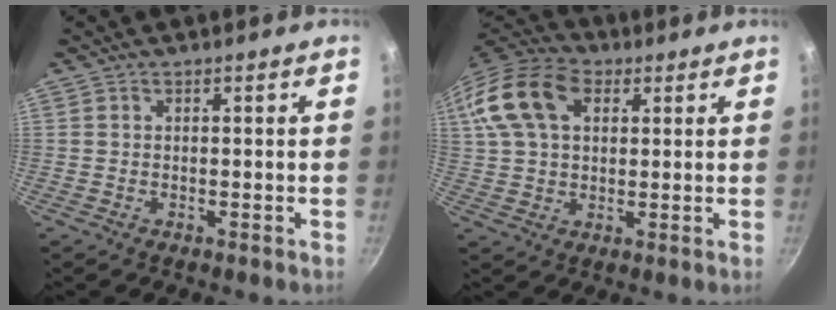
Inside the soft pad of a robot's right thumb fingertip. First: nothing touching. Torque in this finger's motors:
{"motor_torque": [0.93, 1.82, 0.54, 0.03, 0.20]}